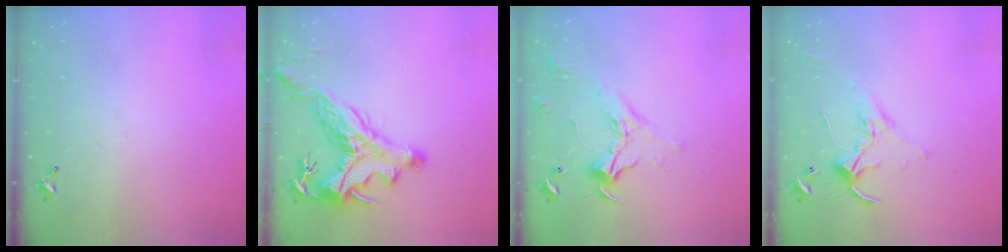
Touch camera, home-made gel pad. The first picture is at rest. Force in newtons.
{"total": 5.4, "press": 5.1, "slide": 1.8}
{"total": 2.4, "press": 2.3, "slide": 0.7}
{"total": 1.9, "press": 1.9, "slide": 0.6}